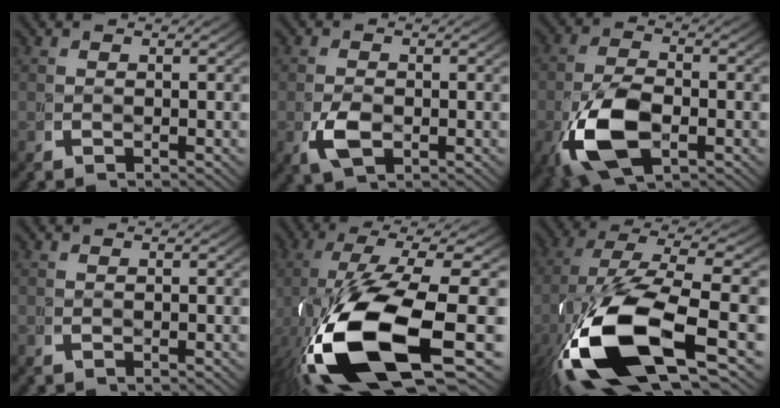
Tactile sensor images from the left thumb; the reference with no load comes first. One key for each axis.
{"total": 2.0, "fx": -0.4, "fy": 1.2, "fz": 1.6, "tx": -0.047, "ty": -0.010, "tz": 0.001}
{"total": 7.7, "fx": -1.6, "fy": 4.4, "fz": 6.1, "tx": -0.156, "ty": -0.032, "tz": -0.008}
{"total": 0.0}
{"total": 16.5, "fx": -2.3, "fy": 7.5, "fz": 14.5, "tx": -0.326, "ty": -0.039, "tz": 0.002}
{"total": 15.0, "fx": -2.2, "fy": 7.1, "fz": 13.0, "tx": -0.295, "ty": -0.032, "tz": -0.008}